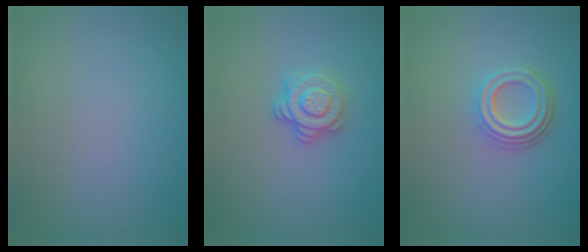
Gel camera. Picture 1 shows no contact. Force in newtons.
{"total": 2.9, "press": 2.5, "slide": 1.4}
{"total": 3.9, "press": 3.0, "slide": 2.6}